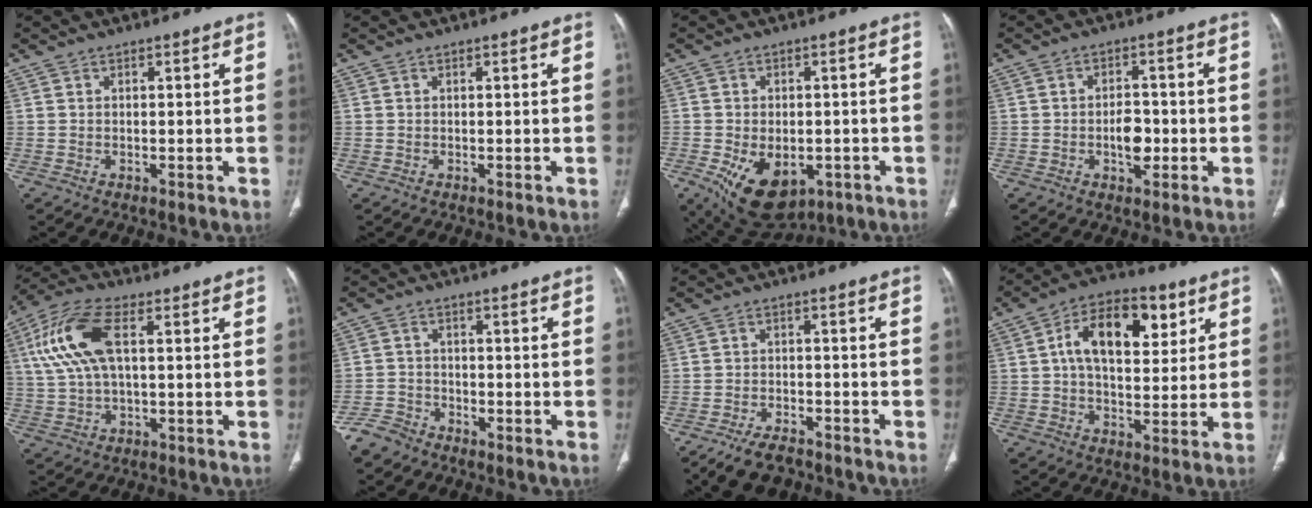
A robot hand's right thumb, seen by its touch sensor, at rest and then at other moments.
{"total": 0.0}
{"total": 13.2, "force": [-5.1, 8.1, 9.0], "torque": [-0.137, 0.003, -0.060]}
{"total": 5.1, "force": [-1.1, 3.1, 3.9], "torque": [-0.049, 0.012, -0.017]}
{"total": 13.0, "force": [3.0, 5.9, 11.1], "torque": [-0.250, 0.021, 0.061]}
{"total": 4.2, "force": [-3.5, 2.3, 0.5], "torque": [-0.005, 0.012, -0.073]}
{"total": 6.9, "force": [-5.5, 3.0, 2.9], "torque": [-0.052, 0.021, -0.091]}
{"total": 15.5, "force": [4.9, 8.8, 11.8], "torque": [-0.161, 0.002, 0.073]}